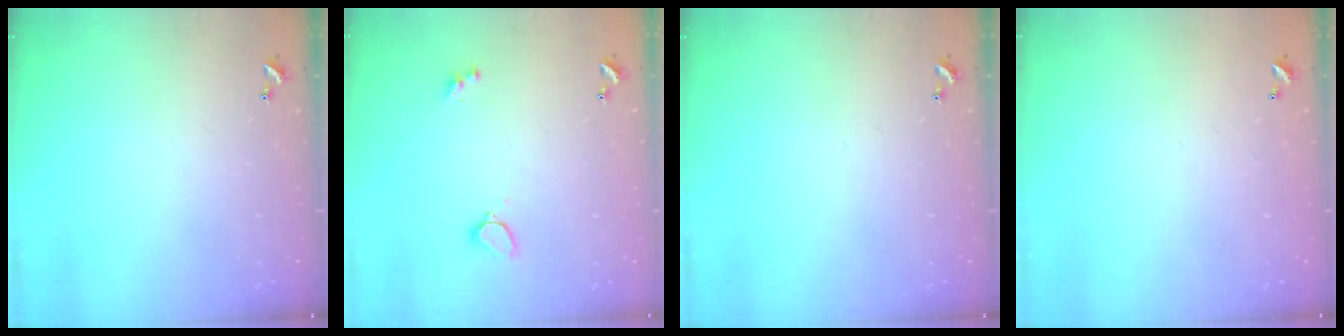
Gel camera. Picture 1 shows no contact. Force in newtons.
{"total": 3.9, "press": 3.8, "slide": 0.8}
{"total": 0.0}
{"total": 2.9, "press": 2.9, "slide": 0.1}